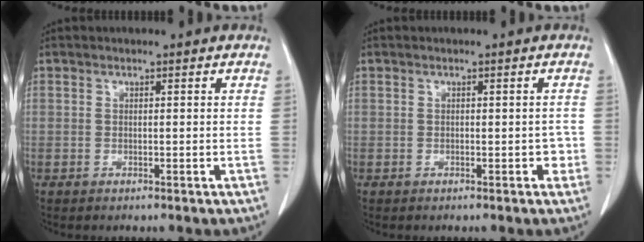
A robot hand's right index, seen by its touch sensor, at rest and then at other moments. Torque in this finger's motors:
{"motor_torque": [0.20, -0.18, 0.12, 0.02]}